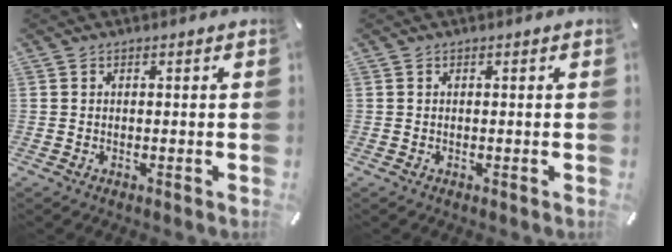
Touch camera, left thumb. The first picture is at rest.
{"total": 0.0}